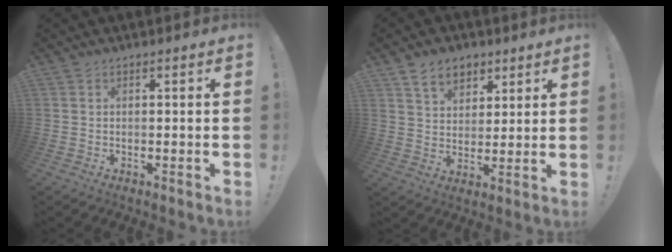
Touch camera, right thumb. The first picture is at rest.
{"total": 8.7, "force": [5.4, 6.0, 3.3], "torque": [-0.057, -0.024, 0.106]}